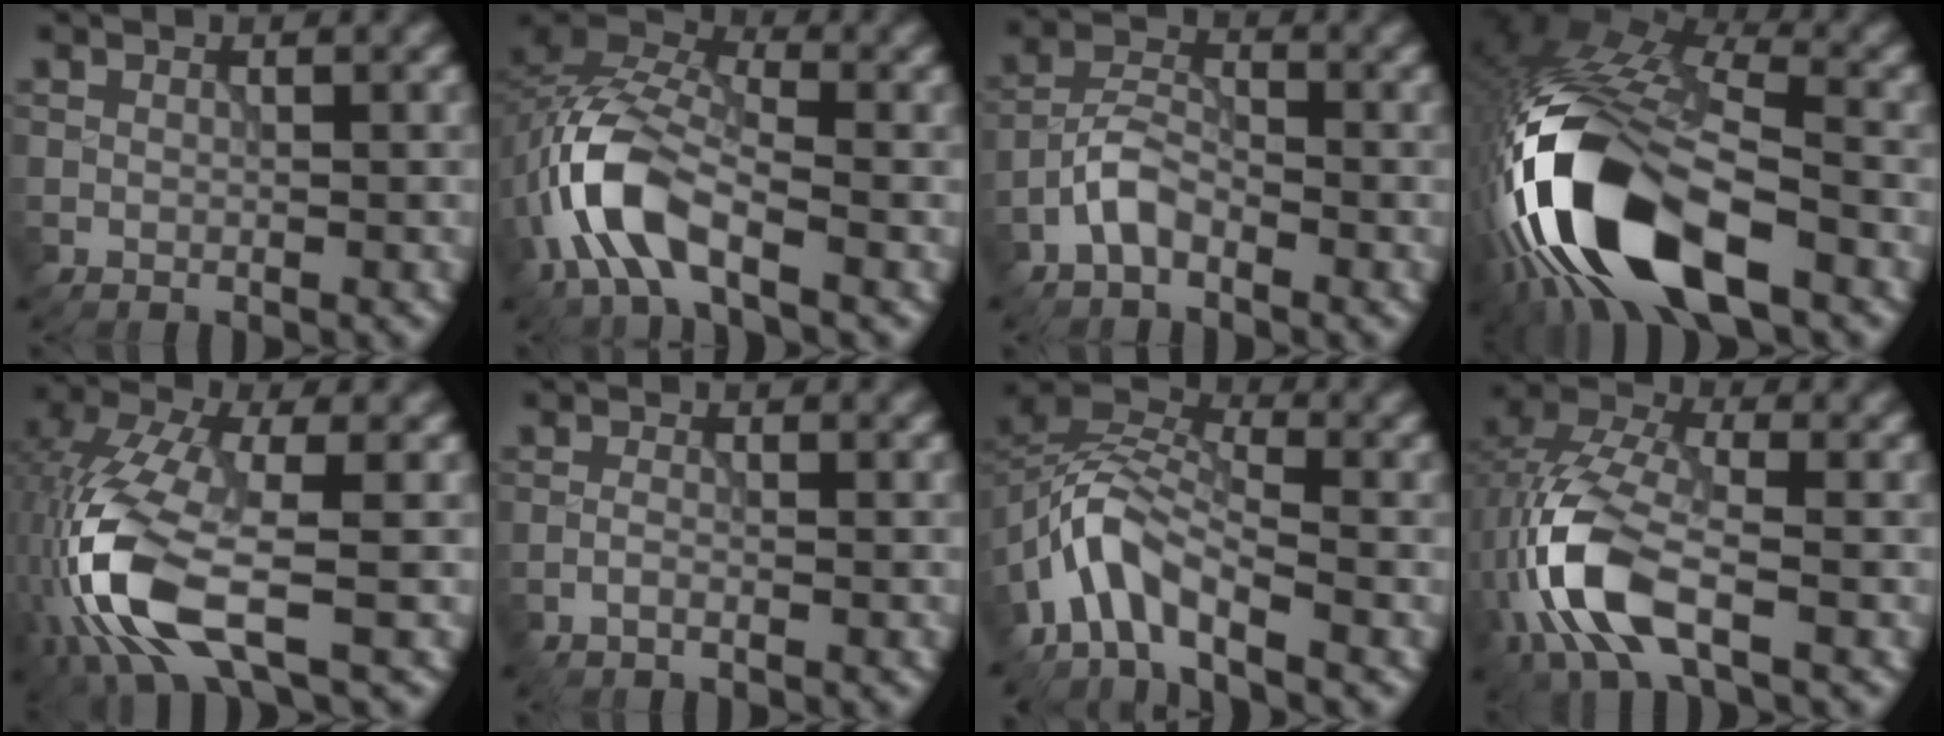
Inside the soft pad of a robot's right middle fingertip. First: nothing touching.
{"total": 7.7, "force": [-3.1, 3.7, 6.0], "torque": [-0.128, 0.012, -0.071]}
{"total": 3.0, "force": [-1.9, 1.4, 1.8], "torque": [-0.034, 0.013, -0.046]}
{"total": 15.6, "force": [-6.6, 7.0, 12.3], "torque": [-0.239, -0.018, -0.119]}
{"total": 9.9, "force": [-3.5, 4.0, 8.3], "torque": [-0.196, -0.003, -0.079]}
{"total": 0.6, "force": [-0.4, 0.2, 0.4], "torque": [-0.011, 0.003, -0.013]}
{"total": 5.2, "force": [-3.2, 2.1, 3.5], "torque": [-0.058, 0.009, -0.073]}
{"total": 8.2, "force": [-2.7, 3.9, 6.7], "torque": [-0.157, 0.012, -0.064]}